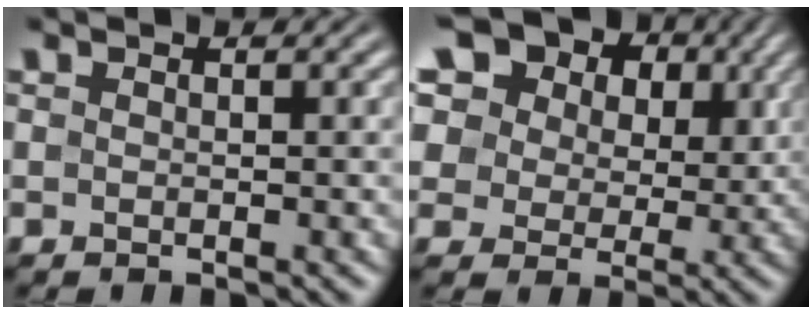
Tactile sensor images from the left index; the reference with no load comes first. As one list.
[{"total": 19.4, "force": [9.7, 13.9, 9.4], "torque": [-0.223, 0.049, 0.161]}]